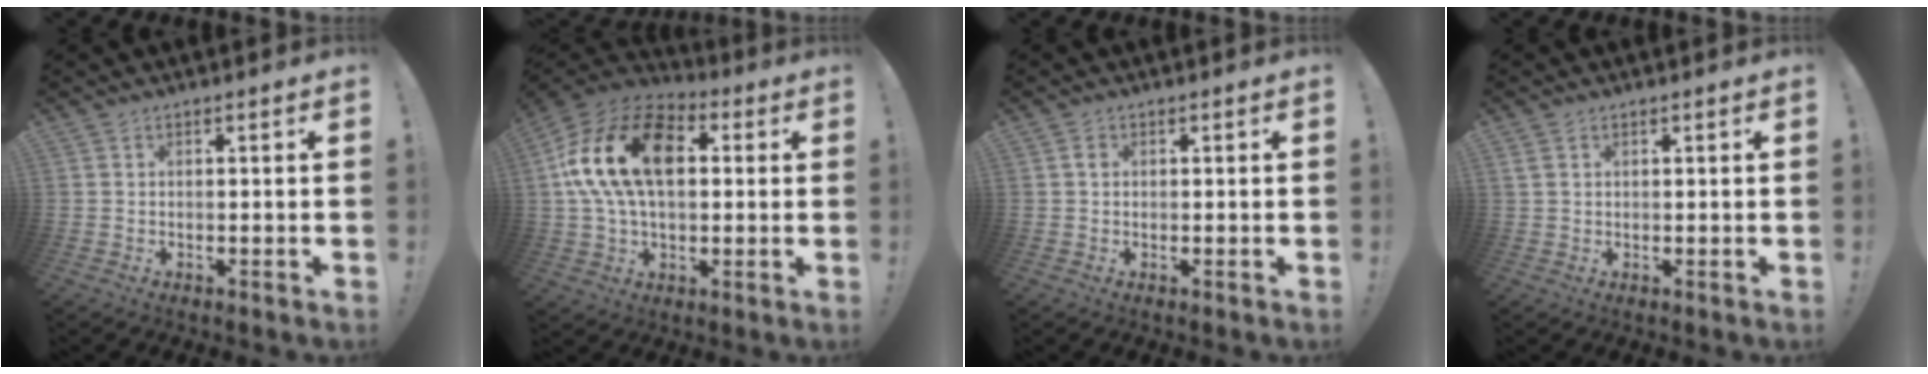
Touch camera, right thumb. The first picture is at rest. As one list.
[{"total": 21.5, "force": [5.0, 13.7, 15.8], "torque": [-0.291, 0.003, 0.090]}, {"total": 1.0, "force": [0.1, 0.8, 0.6], "torque": [-0.012, 0.004, 0.000]}, {"total": 1.9, "force": [0.9, 1.2, 1.1], "torque": [-0.028, 0.005, 0.019]}]